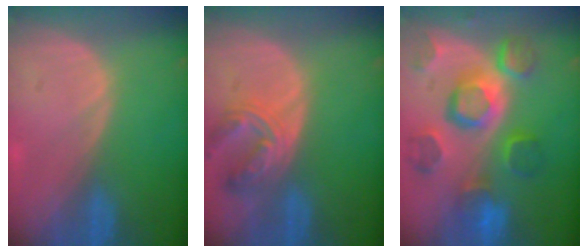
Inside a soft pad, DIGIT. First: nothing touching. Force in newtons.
{"total": 6.8, "press": 6.3, "slide": 2.5}
{"total": 12.1, "press": 10.4, "slide": 6.1}